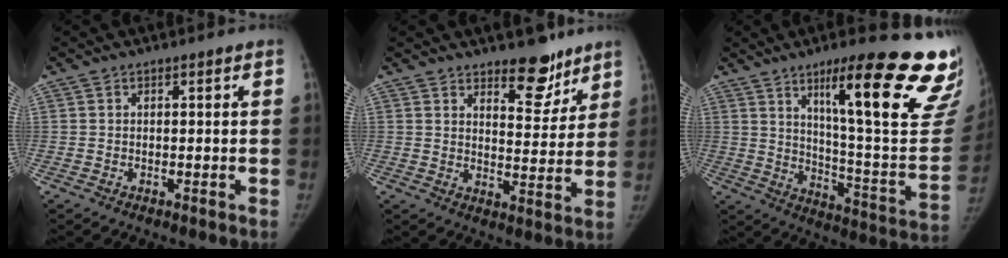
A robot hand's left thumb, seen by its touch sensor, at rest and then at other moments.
{"total": 9.3, "force": [6.9, 4.1, 4.7], "torque": [-0.029, -0.049, 0.102]}
{"total": 29.3, "force": [18.4, 4.9, 22.3], "torque": [-0.235, -0.095, 0.263]}